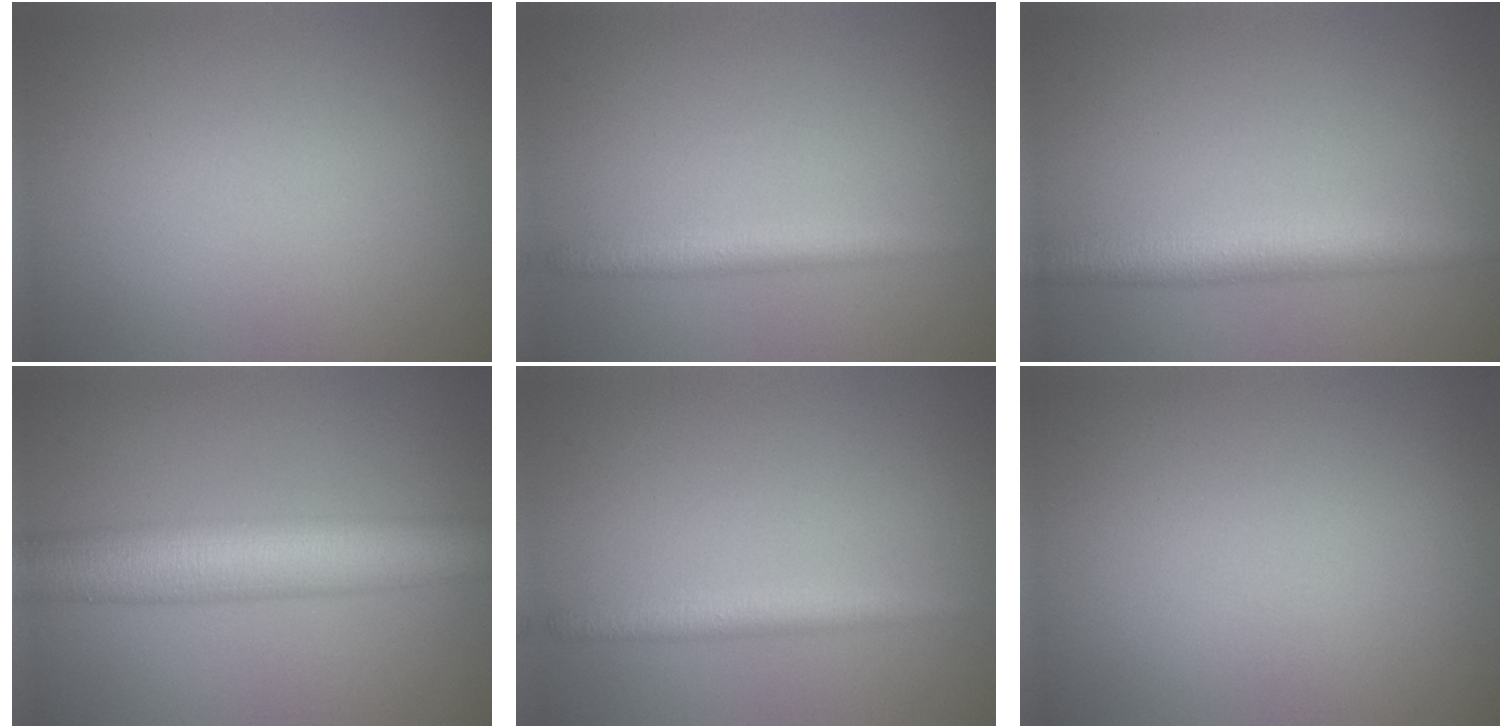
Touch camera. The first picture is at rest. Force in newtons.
{"total": 2.3, "press": 2.3, "slide": 0.1}
{"total": 4.8, "press": 4.8, "slide": 0.2}
{"total": 8.9, "press": 8.9, "slide": 0.3}
{"total": 2.3, "press": 2.3, "slide": 0.1}
{"total": 0.0}